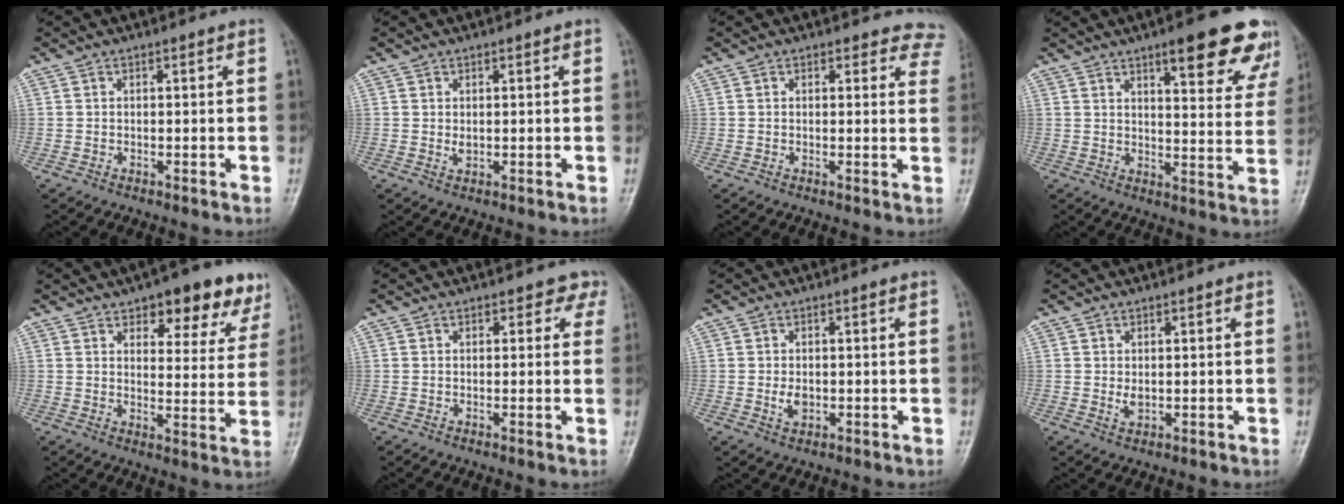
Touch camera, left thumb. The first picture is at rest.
{"total": 1.3, "force": [0.3, 0.8, 0.9], "torque": [-0.012, -0.004, 0.008]}
{"total": 6.5, "force": [5.8, 2.9, 0.1], "torque": [0.058, -0.021, 0.028]}
{"total": 16.7, "force": [10.7, 4.4, 12.0], "torque": [-0.115, -0.048, 0.130]}
{"total": 13.4, "force": [8.7, 5.8, 8.4], "torque": [-0.053, -0.042, 0.106]}
{"total": 2.8, "force": [1.8, 2.0, 0.8], "torque": [0.024, -0.006, 0.005]}
{"total": 2.5, "force": [-0.3, 1.7, 1.8], "torque": [-0.029, -0.002, -0.004]}
{"total": 1.8, "force": [0.3, 1.1, 1.3], "torque": [-0.019, -0.005, 0.007]}